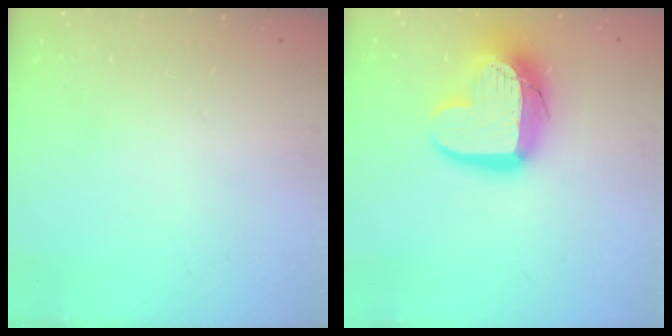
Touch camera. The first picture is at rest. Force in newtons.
{"total": 16.1, "press": 16.1, "slide": 1.1}